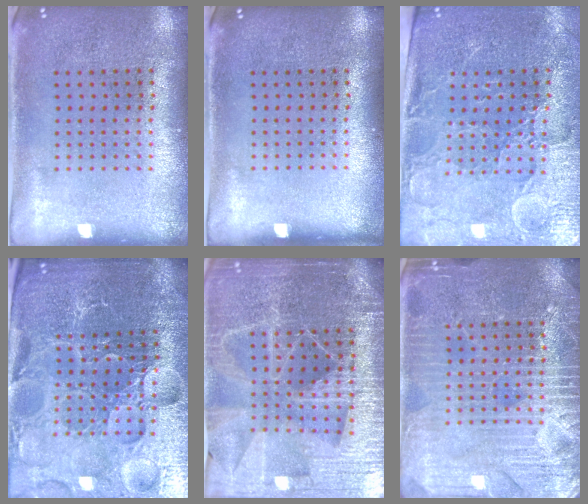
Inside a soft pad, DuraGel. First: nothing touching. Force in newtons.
{"total": 0.0}
{"total": 3.5, "press": 3.4, "slide": 1.1}
{"total": 5.5, "press": 5.1, "slide": 1.9}
{"total": 5.6, "press": 5.0, "slide": 2.6}
{"total": 6.0, "press": 6.0, "slide": 0.9}